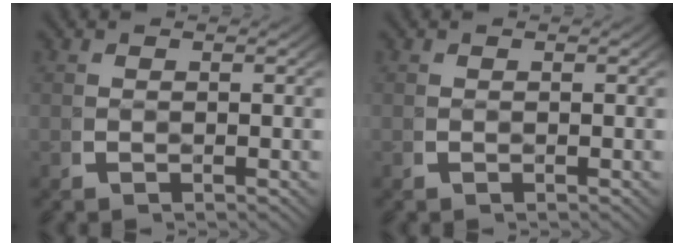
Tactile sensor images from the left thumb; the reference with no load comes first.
{"total": 0.0}